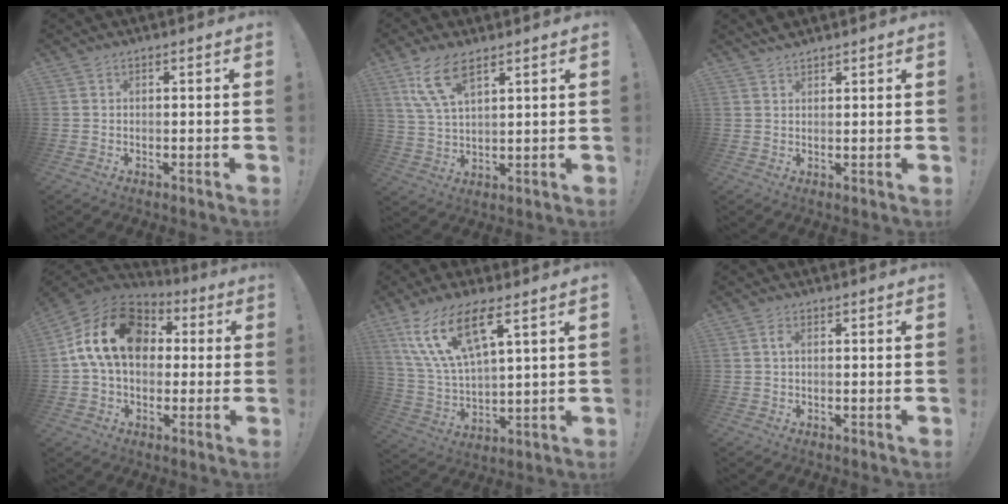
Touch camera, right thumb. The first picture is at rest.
{"total": 10.6, "force": [6.3, 3.8, 7.6], "torque": [-0.153, -0.019, 0.119]}
{"total": 2.3, "force": [2.2, 0.4, 0.3], "torque": [-0.007, -0.012, 0.042]}
{"total": 19.3, "force": [4.0, 13.6, 13.1], "torque": [-0.206, 0.013, 0.077]}
{"total": 16.0, "force": [9.2, 5.3, 12.0], "torque": [-0.236, -0.034, 0.159]}
{"total": 1.5, "force": [0.1, 0.3, 1.4], "torque": [-0.029, 0.003, 0.000]}